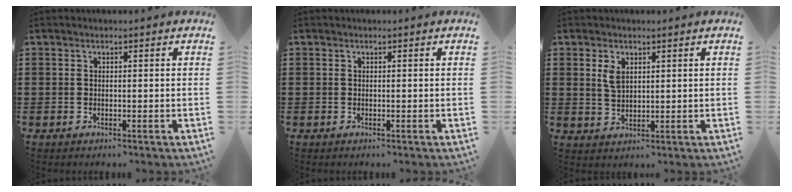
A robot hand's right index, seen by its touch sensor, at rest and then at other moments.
{"total": 0.0}
{"total": 2.8, "force": [1.3, 1.5, 2.0], "torque": [-0.045, 0.003, 0.024]}